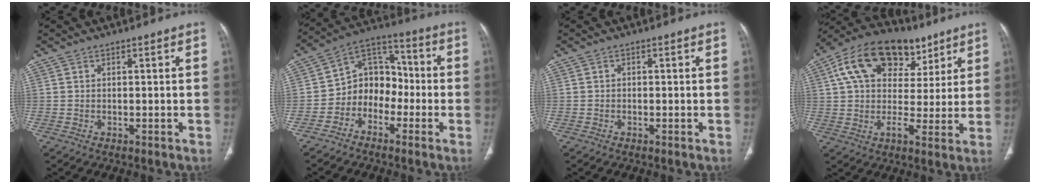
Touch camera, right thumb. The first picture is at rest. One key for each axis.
{"total": 9.9, "fx": -3.2, "fy": 8.1, "fz": 4.8, "tx": -0.039, "ty": 0.059, "tz": -0.073}
{"total": 0.6, "fx": -0.2, "fy": 0.5, "fz": 0.2, "tx": 0.002, "ty": 0.003, "tz": -0.008}
{"total": 19.9, "fx": 9.1, "fy": 12.7, "fz": 12.3, "tx": -0.179, "ty": 0.015, "tz": 0.145}